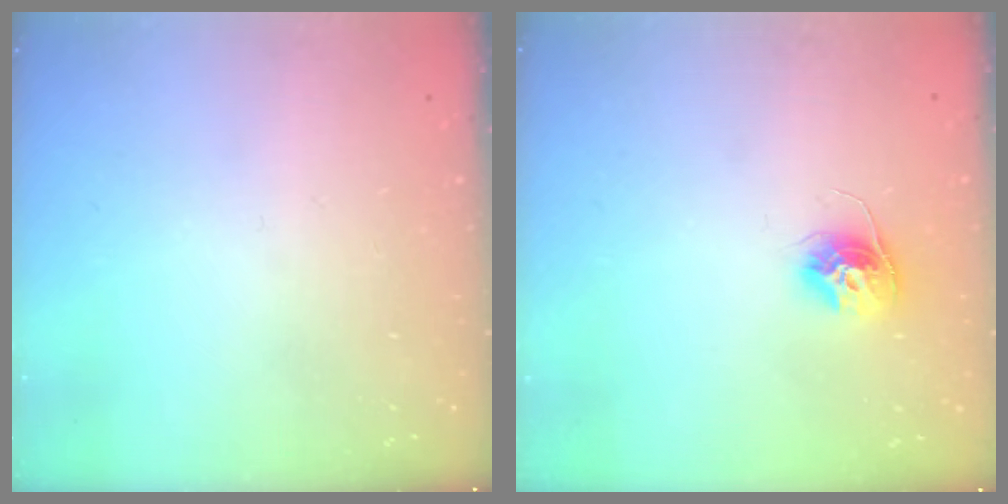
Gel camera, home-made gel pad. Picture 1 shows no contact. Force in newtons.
{"total": 10.2, "press": 10.1, "slide": 0.7}